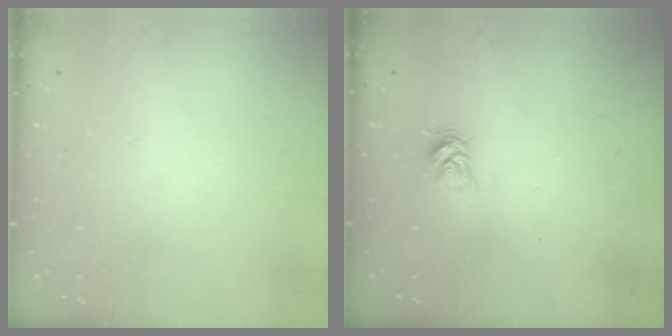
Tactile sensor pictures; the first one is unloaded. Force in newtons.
{"total": 5.1, "press": 5.1, "slide": 0.6}